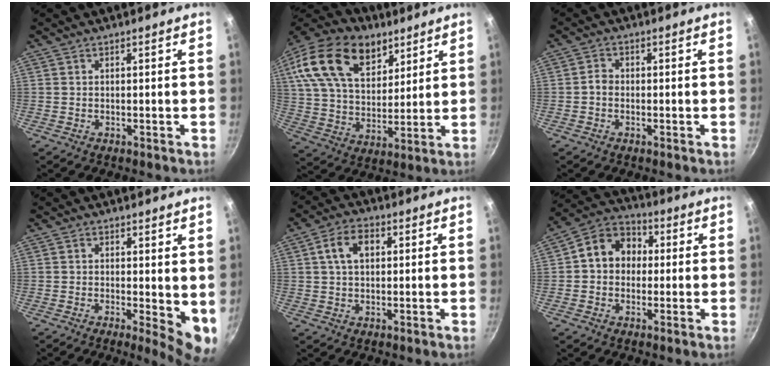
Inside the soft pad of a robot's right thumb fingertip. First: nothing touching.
{"total": 22.8, "force": [11.0, 14.2, 14.1], "torque": [-0.237, -0.016, 0.189]}
{"total": 1.8, "force": [-0.6, 1.4, 0.9], "torque": [-0.015, 0.013, -0.013]}
{"total": 6.7, "force": [0.4, 2.5, 6.3], "torque": [-0.074, -0.015, 0.006]}
{"total": 6.5, "force": [1.6, 4.3, 4.7], "torque": [-0.069, 0.010, 0.023]}
{"total": 10.2, "force": [0.8, 8.5, 5.6], "torque": [-0.056, 0.026, -0.009]}